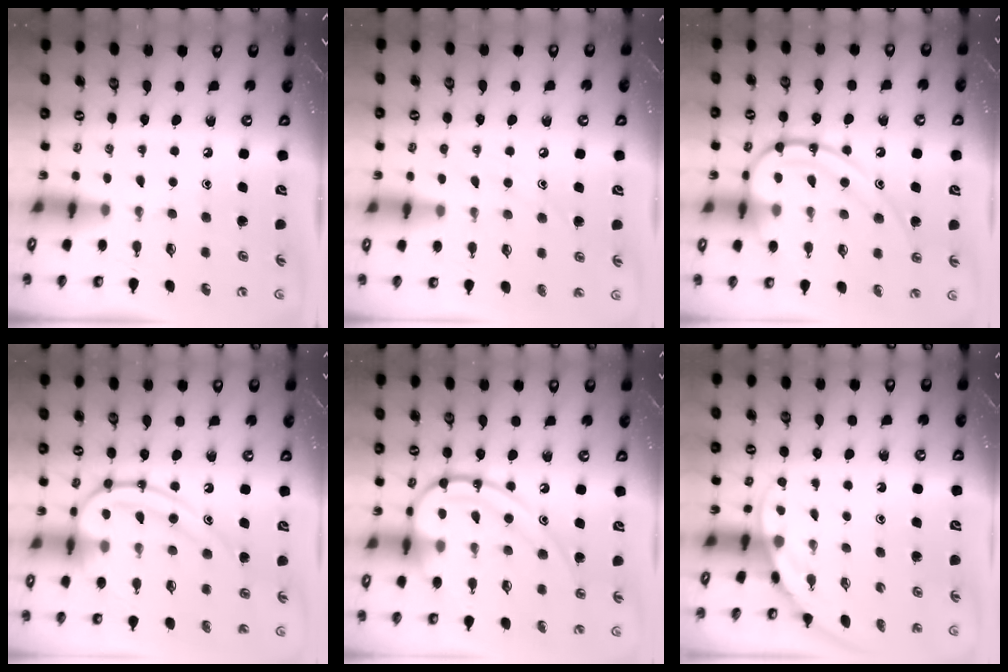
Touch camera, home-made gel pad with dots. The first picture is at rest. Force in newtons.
{"total": 7.6, "press": 7.6, "slide": 0.2}
{"total": 15.2, "press": 15.1, "slide": 1.5}
{"total": 15.7, "press": 15.6, "slide": 1.6}
{"total": 15.2, "press": 15.1, "slide": 1.5}
{"total": 3.2, "press": 3.2, "slide": 0.0}